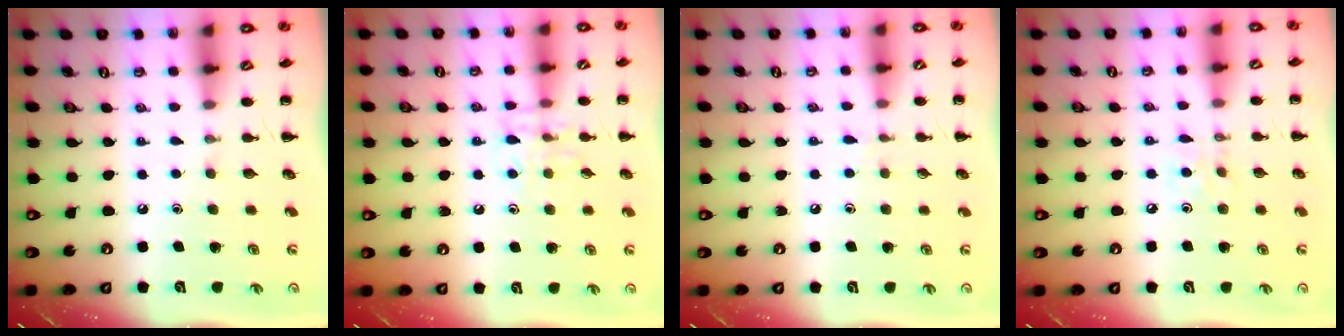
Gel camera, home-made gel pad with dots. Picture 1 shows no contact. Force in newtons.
{"total": 7.6, "press": 7.6, "slide": 0.4}
{"total": 4.7, "press": 4.2, "slide": 2.0}
{"total": 5.4, "press": 5.1, "slide": 1.8}